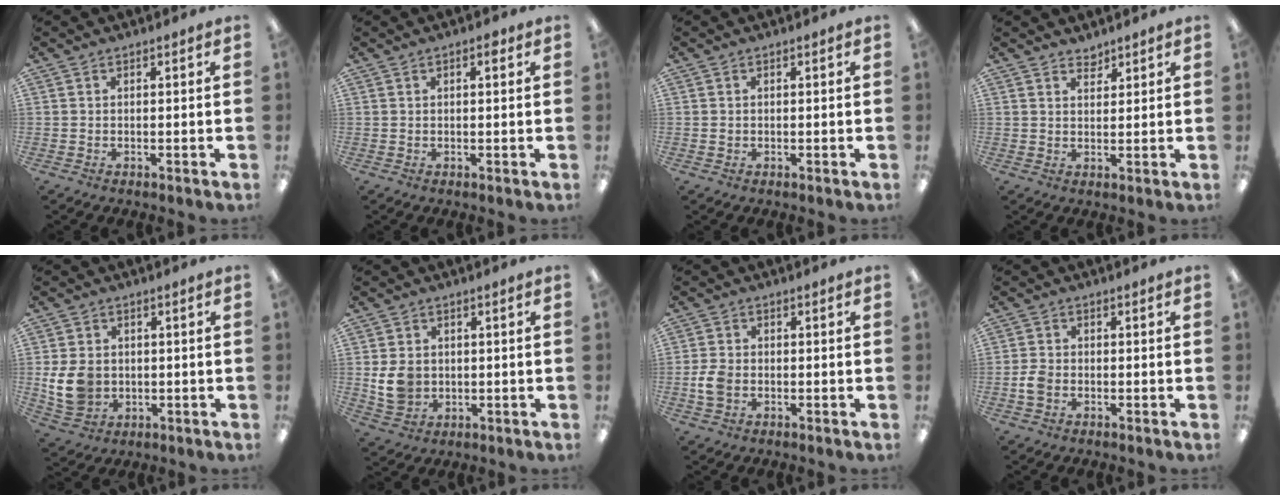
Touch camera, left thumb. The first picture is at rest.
{"total": 1.7, "force": [0.8, 0.7, 1.4], "torque": [-0.012, -0.003, 0.009]}
{"total": 0.7, "force": [0.1, 0.6, 0.2], "torque": [-0.004, 0.004, 0.000]}
{"total": 2.6, "force": [2.4, 0.9, 0.2], "torque": [0.010, -0.020, 0.042]}
{"total": 8.8, "force": [-0.4, 7.3, 5.0], "torque": [-0.117, 0.010, -0.004]}
{"total": 7.0, "force": [0.2, 5.9, 3.6], "torque": [-0.076, 0.004, 0.004]}
{"total": 5.0, "force": [-1.0, 3.7, 3.2], "torque": [-0.059, 0.002, -0.021]}
{"total": 3.6, "force": [-1.1, 2.6, 2.2], "torque": [-0.043, 0.006, -0.020]}